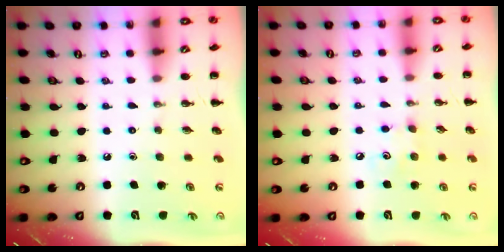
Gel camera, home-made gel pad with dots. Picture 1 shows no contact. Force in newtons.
{"total": 3.8, "press": 3.7, "slide": 0.8}